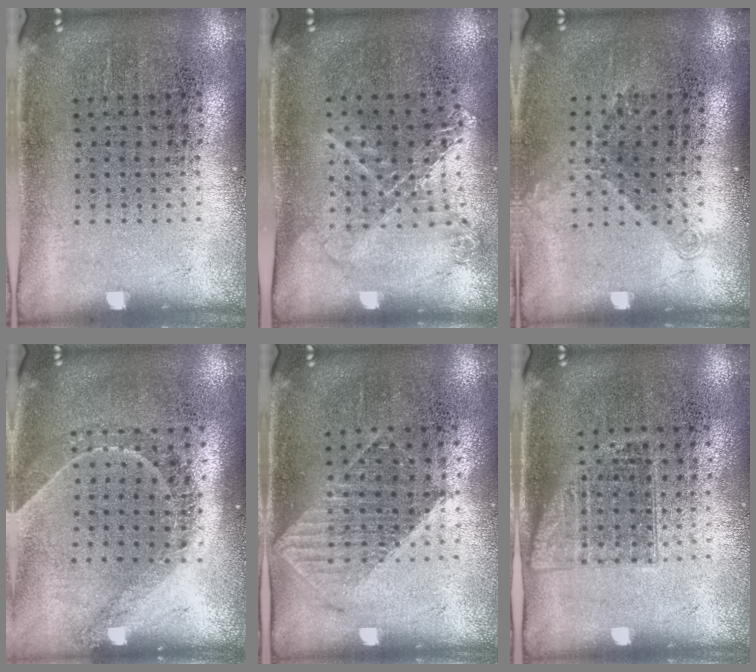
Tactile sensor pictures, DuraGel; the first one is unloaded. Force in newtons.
{"total": 1.1, "press": 1.1, "slide": 0.0}
{"total": 1.2, "press": 0.9, "slide": 0.8}
{"total": 1.3, "press": 1.1, "slide": 0.7}
{"total": 1.1, "press": 1.0, "slide": 0.3}
{"total": 1.1, "press": 0.9, "slide": 0.6}